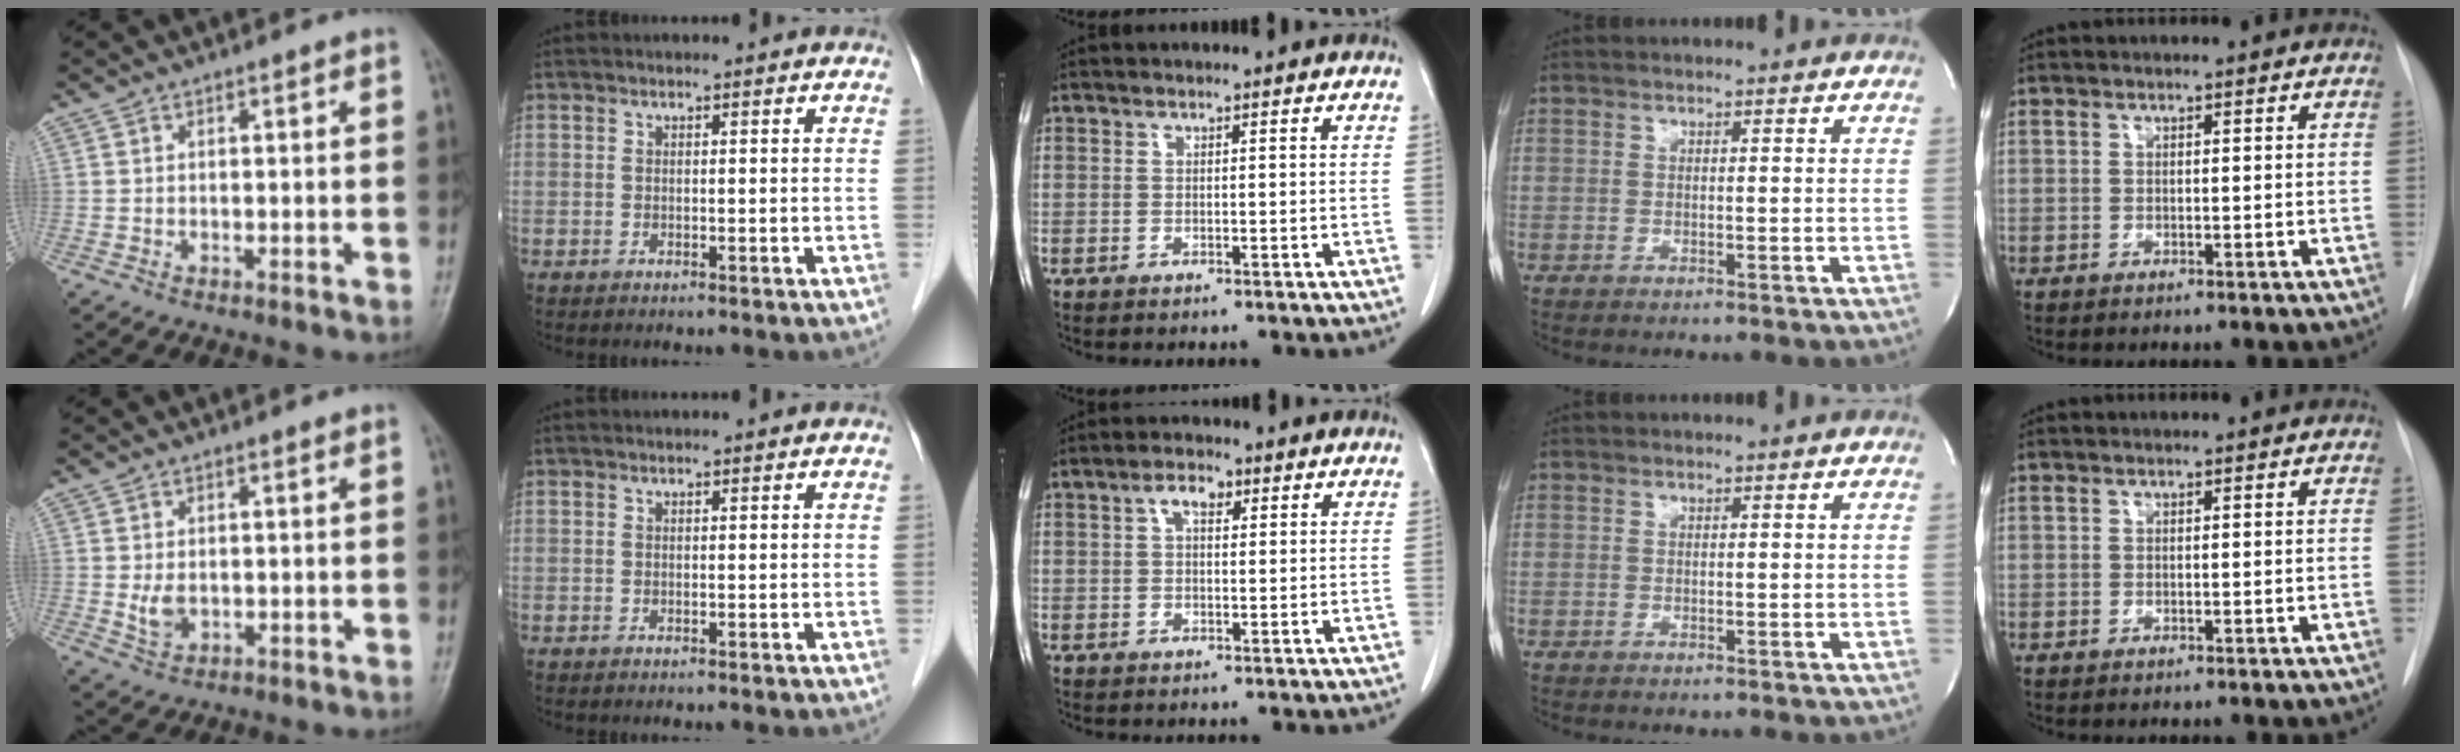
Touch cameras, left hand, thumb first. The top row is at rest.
{"thumb": {"total": 3.1, "force": [0.2, 2.1, 2.2], "torque": [-0.035, -0.008, 0.011]}, "middle": {"total": 3.1, "force": [1.3, 1.6, 2.4], "torque": [-0.046, 0.012, 0.022]}}